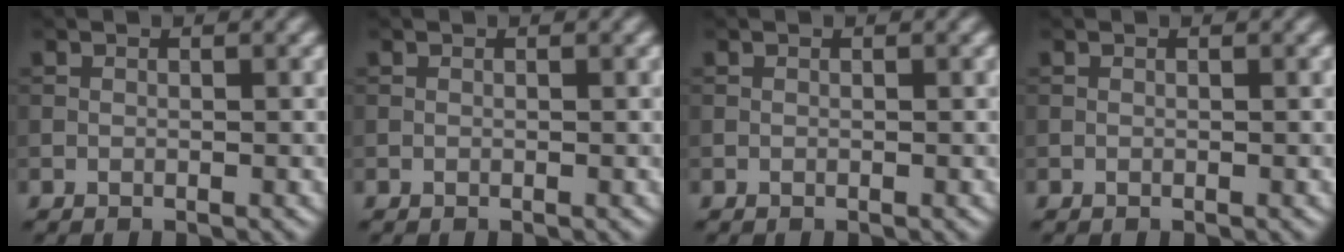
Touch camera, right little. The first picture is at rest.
{"total": 0.0}
{"total": 0.0}
{"total": 0.0}